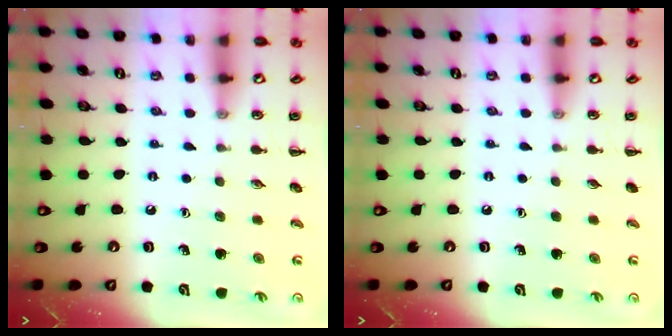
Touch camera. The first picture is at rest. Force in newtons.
{"total": 0.0}